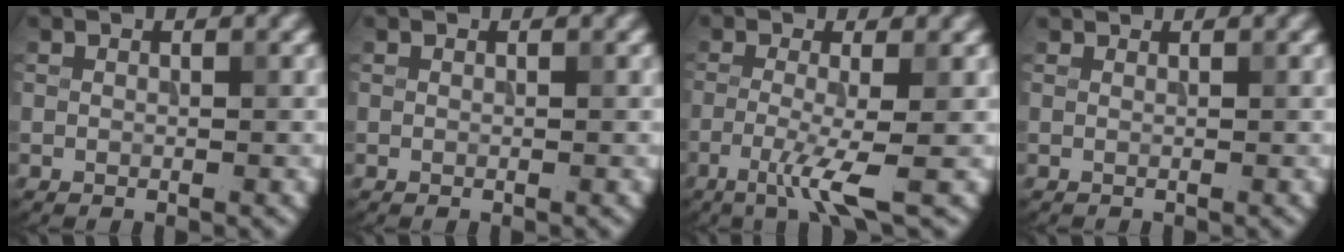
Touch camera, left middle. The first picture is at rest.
{"total": 0.0}
{"total": 4.2, "force": [-1.6, 0.4, 3.8], "torque": [-0.075, -0.004, -0.041]}
{"total": 0.9, "force": [0.9, 0.1, 0.0], "torque": [-0.005, -0.002, 0.013]}